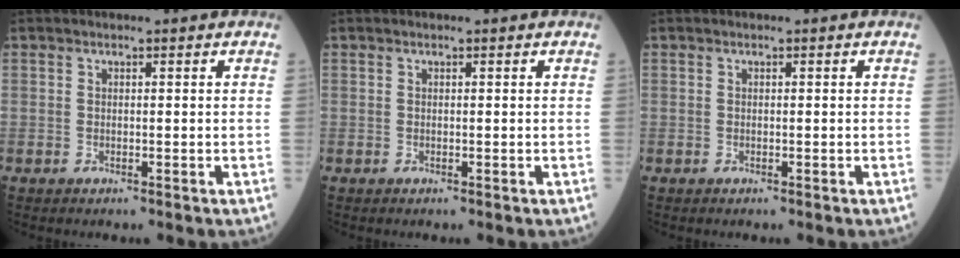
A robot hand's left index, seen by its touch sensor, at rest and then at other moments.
{"total": 0.0}
{"total": 0.0}